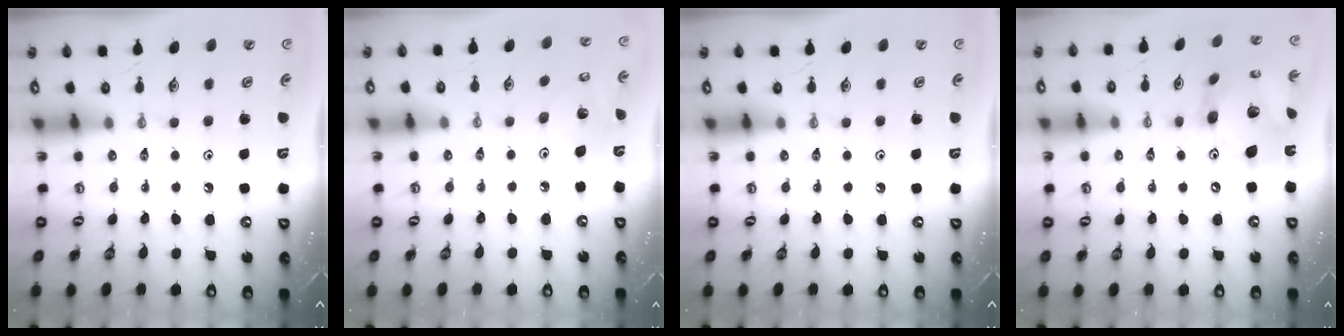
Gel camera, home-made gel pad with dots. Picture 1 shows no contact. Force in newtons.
{"total": 4.2, "press": 3.6, "slide": 2.2}
{"total": 0.0}
{"total": 17.4, "press": 17.4, "slide": 1.8}